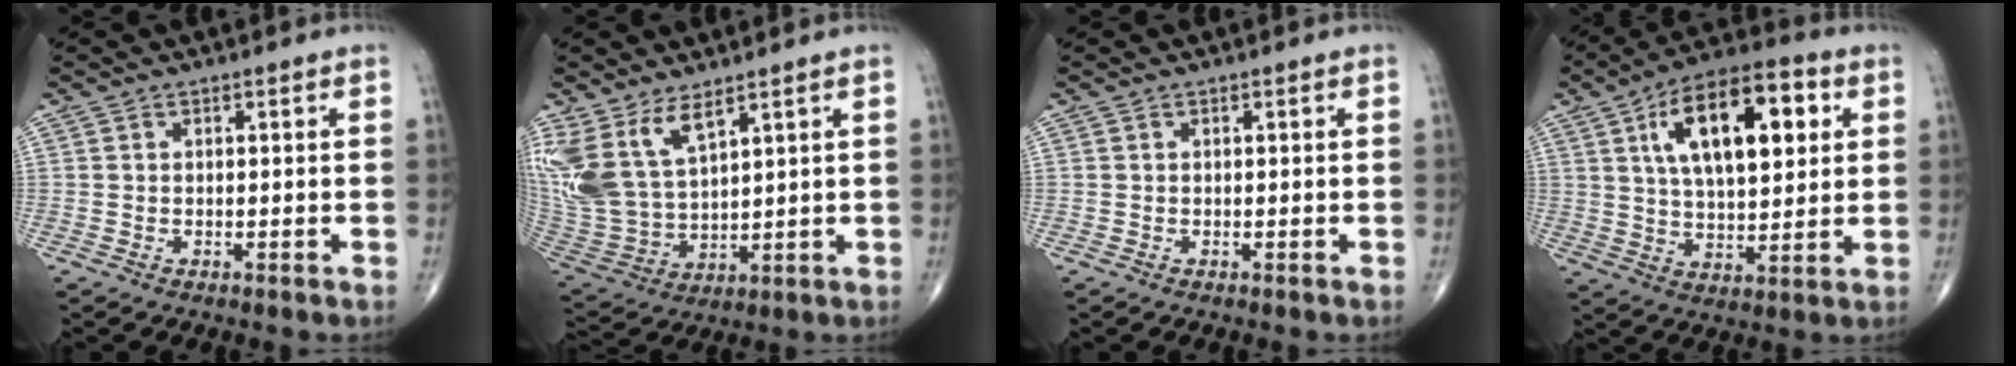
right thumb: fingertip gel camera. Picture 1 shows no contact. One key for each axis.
{"total": 13.9, "fx": 8.0, "fy": 6.5, "fz": 9.4, "tx": -0.197, "ty": -0.035, "tz": 0.182}
{"total": 0.0}
{"total": 18.6, "fx": 5.9, "fy": 8.5, "fz": 15.4, "tx": -0.223, "ty": 0.004, "tz": 0.093}